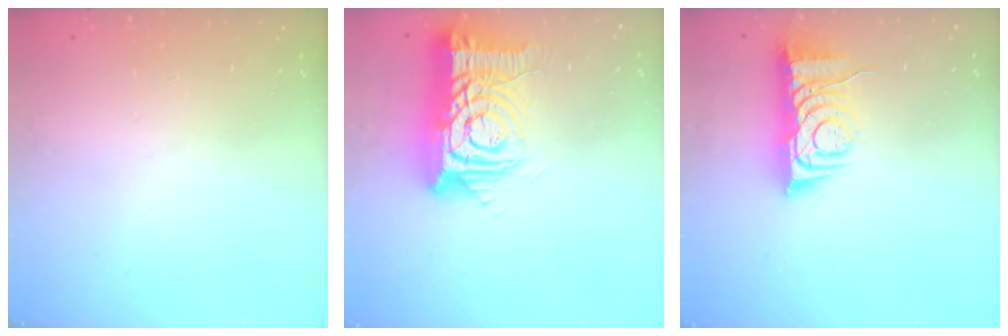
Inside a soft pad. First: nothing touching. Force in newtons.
{"total": 16.0, "press": 15.9, "slide": 1.6}
{"total": 8.4, "press": 8.4, "slide": 0.8}